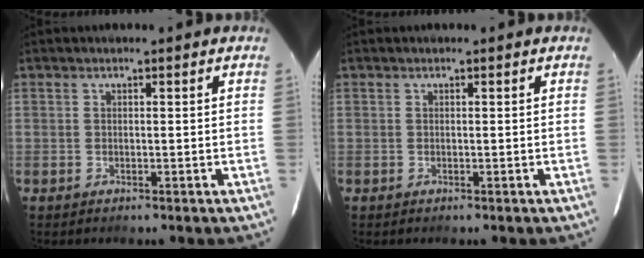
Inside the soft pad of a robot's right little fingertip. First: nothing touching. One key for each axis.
{"total": 0.0}